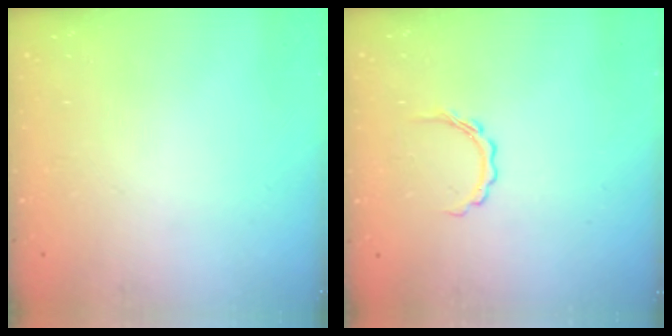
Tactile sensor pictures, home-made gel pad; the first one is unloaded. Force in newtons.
{"total": 4.4, "press": 4.4, "slide": 0.7}